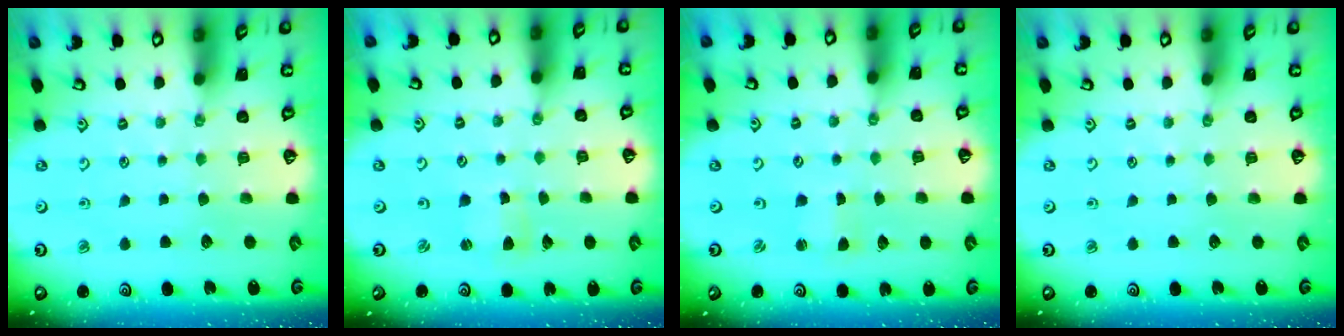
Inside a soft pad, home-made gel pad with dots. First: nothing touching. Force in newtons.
{"total": 1.3, "press": 1.3, "slide": 0.1}
{"total": 1.1, "press": 1.1, "slide": 0.2}
{"total": 0.0}